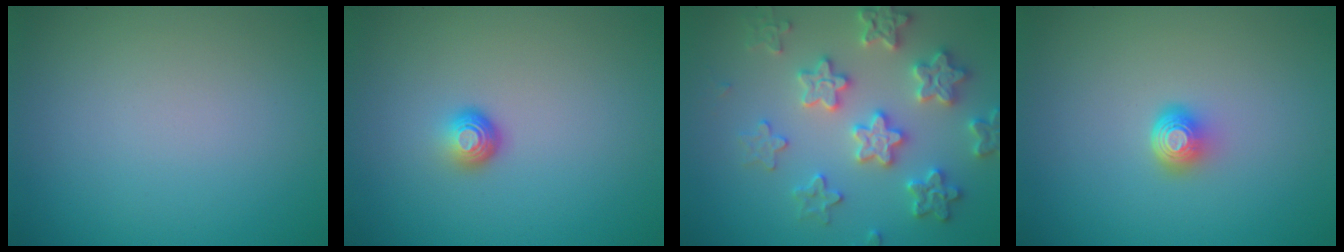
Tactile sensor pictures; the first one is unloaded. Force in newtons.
{"total": 1.8, "press": 1.1, "slide": 1.4}
{"total": 5.9, "press": 5.8, "slide": 1.2}
{"total": 2.0, "press": 1.4, "slide": 1.4}